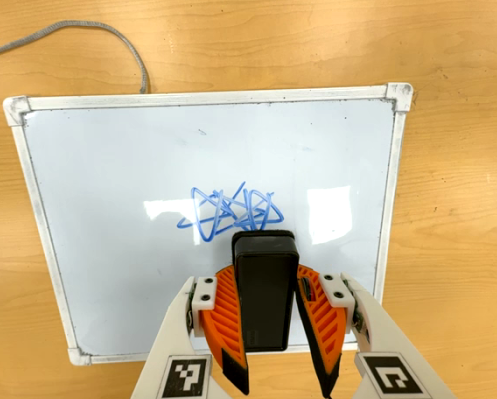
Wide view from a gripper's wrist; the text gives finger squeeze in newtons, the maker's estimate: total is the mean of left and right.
{"total": 9.1, "left": 7.8, "right": 10.5}